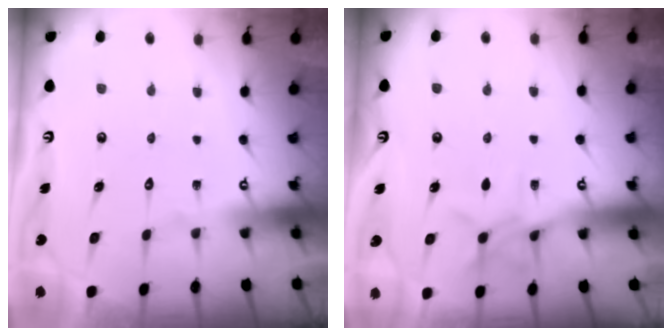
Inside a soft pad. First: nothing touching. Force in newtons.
{"total": 8.3, "press": 8.3, "slide": 0.6}